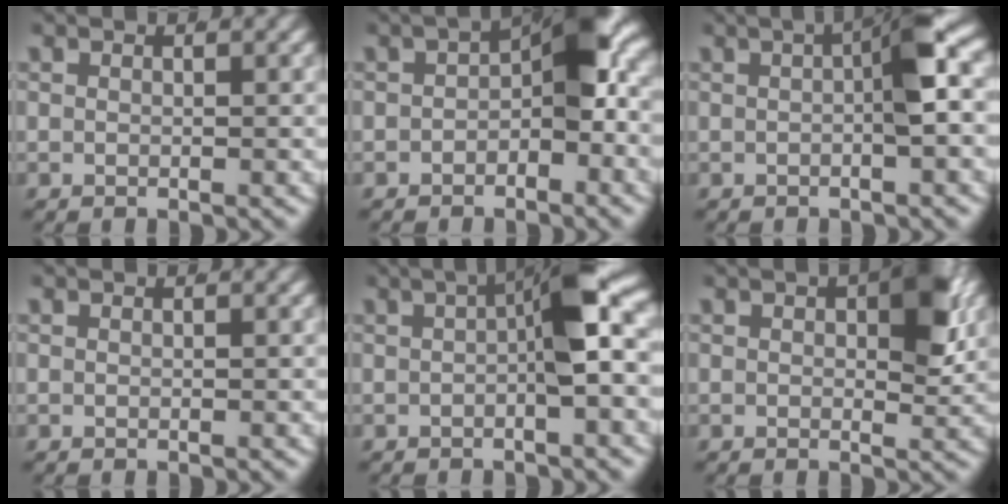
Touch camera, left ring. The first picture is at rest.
{"total": 5.3, "force": [-0.3, 2.2, 4.8], "torque": [-0.063, -0.003, -0.002]}
{"total": 3.7, "force": [0.3, 0.3, 3.7], "torque": [-0.048, 0.014, -0.002]}
{"total": 0.0}
{"total": 5.3, "force": [0.4, 0.6, 5.3], "torque": [-0.070, 0.015, 0.000]}
{"total": 3.5, "force": [0.7, 1.6, 3.1], "torque": [-0.043, -0.005, 0.010]}